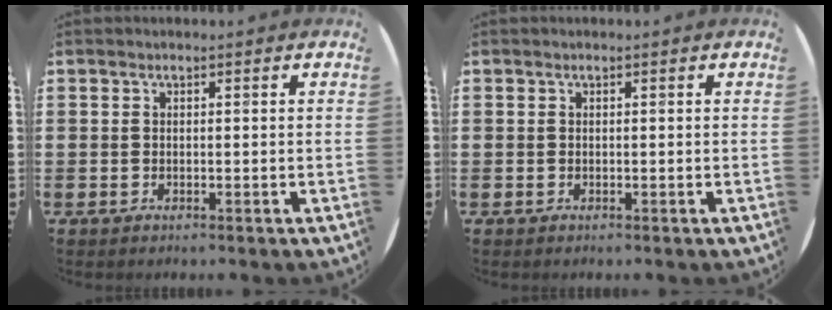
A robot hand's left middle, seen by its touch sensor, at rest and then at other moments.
{"total": 0.0}